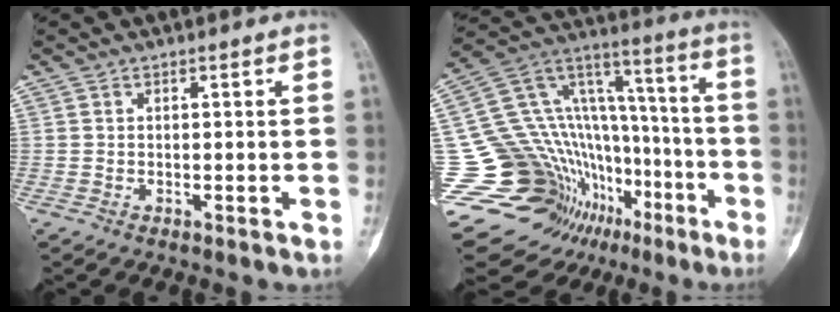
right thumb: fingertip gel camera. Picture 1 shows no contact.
{"total": 31.9, "force": [-13.9, 20.2, 20.5], "torque": [-0.343, 0.103, -0.215]}